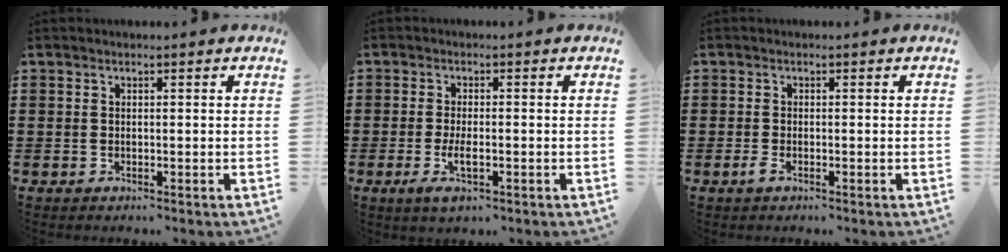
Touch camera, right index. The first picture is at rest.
{"total": 4.0, "force": [-1.3, 1.2, 3.6], "torque": [-0.080, -0.008, -0.028]}
{"total": 1.1, "force": [-0.6, 0.1, 0.9], "torque": [-0.033, -0.011, -0.013]}